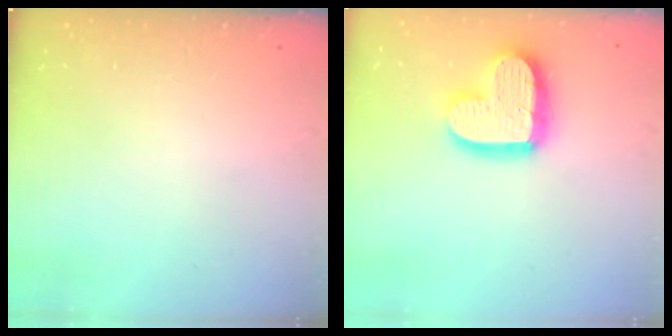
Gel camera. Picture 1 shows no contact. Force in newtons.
{"total": 17.1, "press": 17.0, "slide": 1.5}